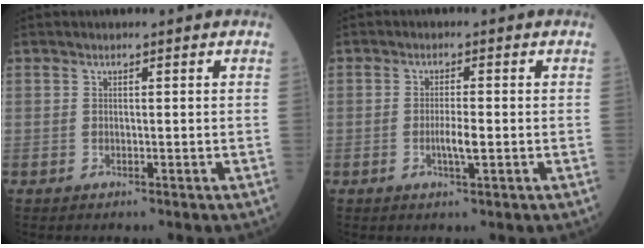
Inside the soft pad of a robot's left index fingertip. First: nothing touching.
{"total": 2.7, "force": [-0.6, 0.2, 2.6], "torque": [-0.052, -0.003, -0.011]}